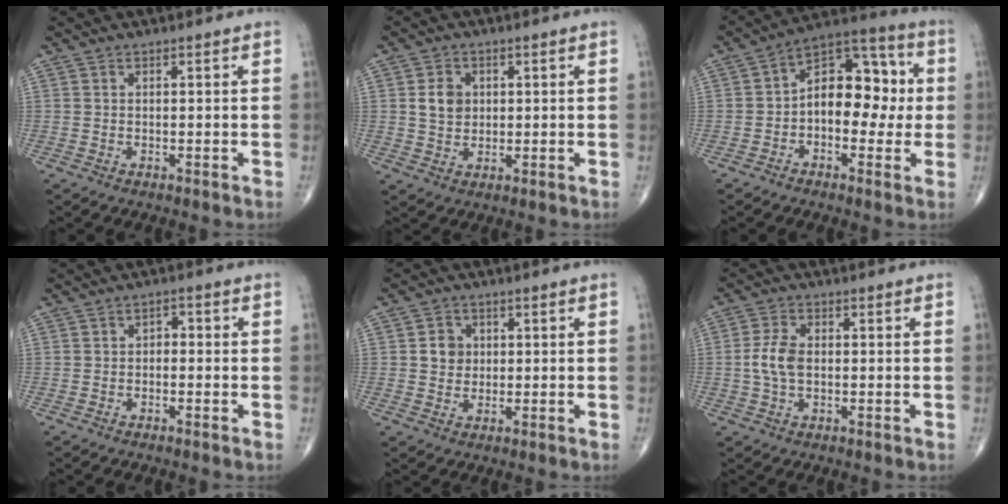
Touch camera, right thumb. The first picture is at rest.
{"total": 4.7, "force": [0.6, 3.5, 3.1], "torque": [-0.045, 0.000, 0.011]}
{"total": 13.9, "force": [-0.3, 8.7, 10.8], "torque": [-0.121, 0.042, -0.020]}
{"total": 1.8, "force": [-0.4, 1.3, 1.2], "torque": [-0.006, 0.013, -0.016]}
{"total": 3.9, "force": [0.5, 3.5, 1.7], "torque": [-0.006, 0.003, 0.006]}
{"total": 5.4, "force": [-0.3, 3.2, 4.3], "torque": [-0.095, 0.010, -0.009]}